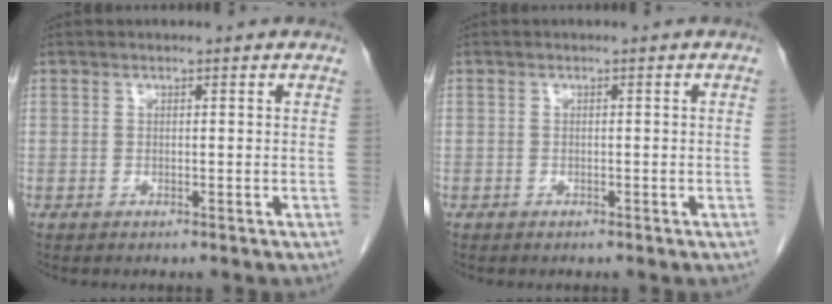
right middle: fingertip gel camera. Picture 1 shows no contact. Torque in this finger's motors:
{"motor_torque": [1.01, -1.13, 0.02, -0.21]}